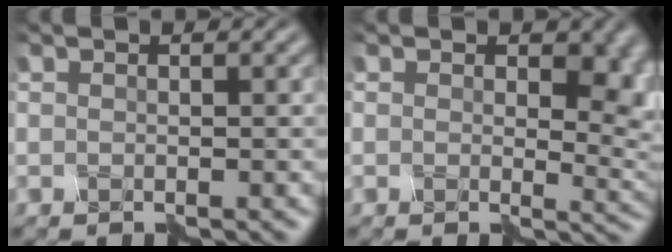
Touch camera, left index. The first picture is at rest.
{"total": 5.3, "force": [1.0, 3.3, 4.0], "torque": [-0.044, -0.008, 0.013]}